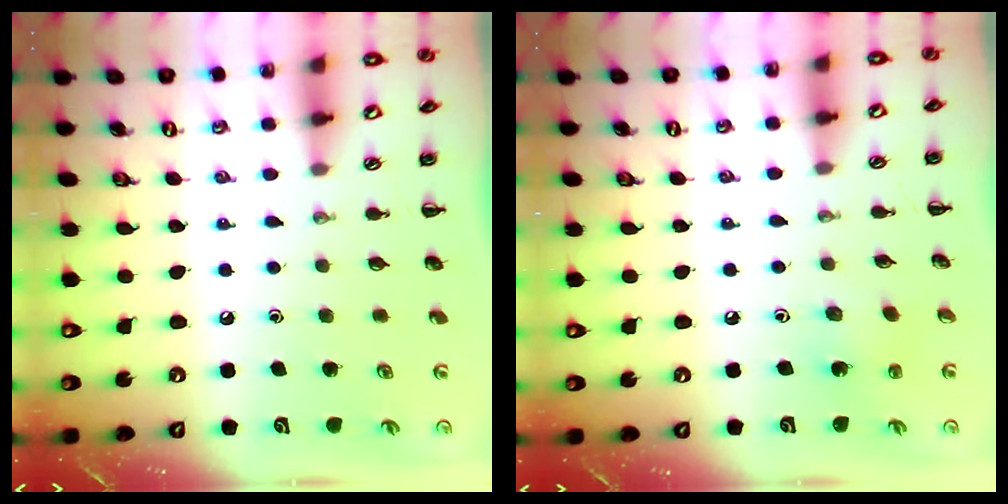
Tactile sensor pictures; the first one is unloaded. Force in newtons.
{"total": 2.7, "press": 2.6, "slide": 0.7}